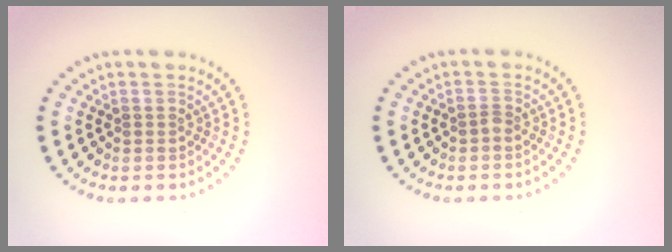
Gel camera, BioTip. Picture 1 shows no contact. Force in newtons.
{"total": 0.7, "press": 0.5, "slide": 0.5}